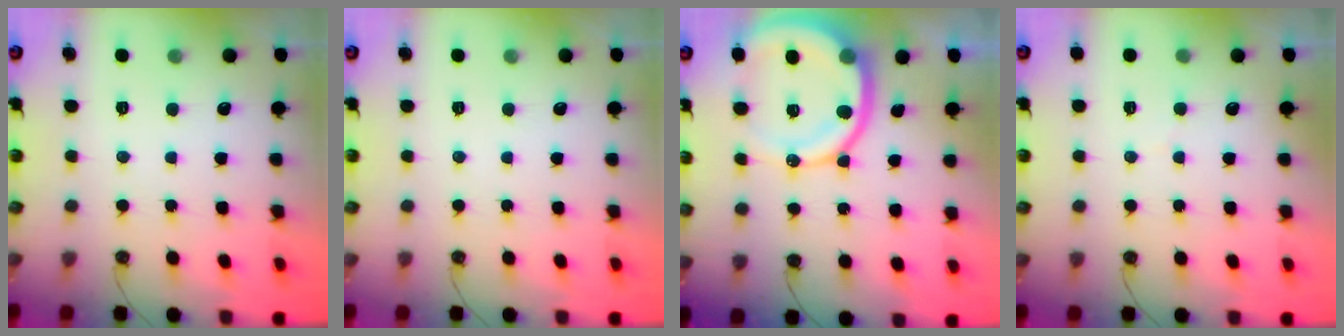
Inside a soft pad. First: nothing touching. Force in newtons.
{"total": 0.0}
{"total": 15.3, "press": 15.1, "slide": 1.9}
{"total": 3.1, "press": 3.1, "slide": 0.4}